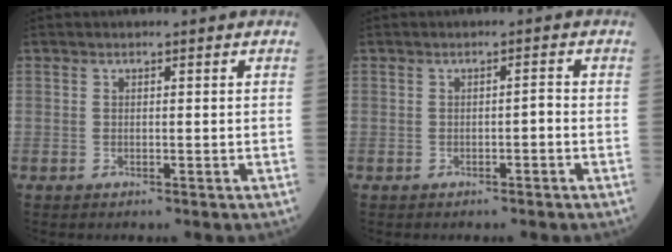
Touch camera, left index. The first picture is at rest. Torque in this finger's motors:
{"motor_torque": [0.19, -0.27, 0.06, 0.02]}